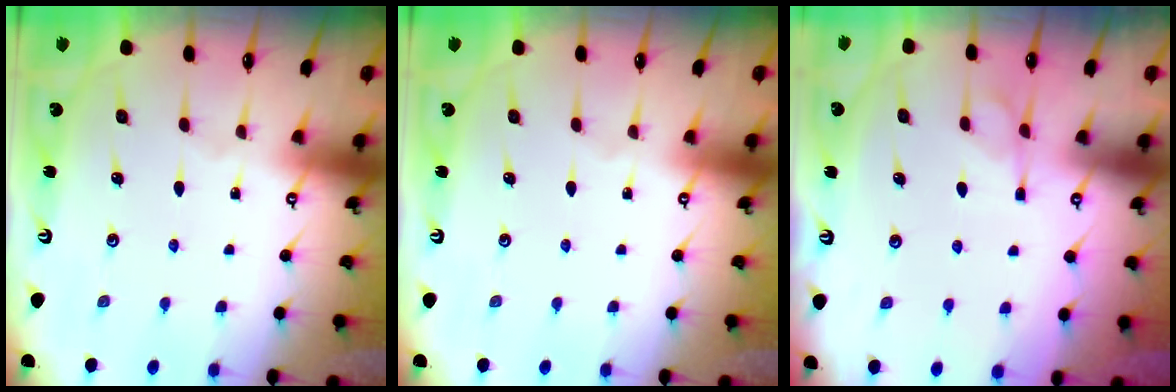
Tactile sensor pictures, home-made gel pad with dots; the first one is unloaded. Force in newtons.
{"total": 0.0}
{"total": 1.3, "press": 0.4, "slide": 1.2}